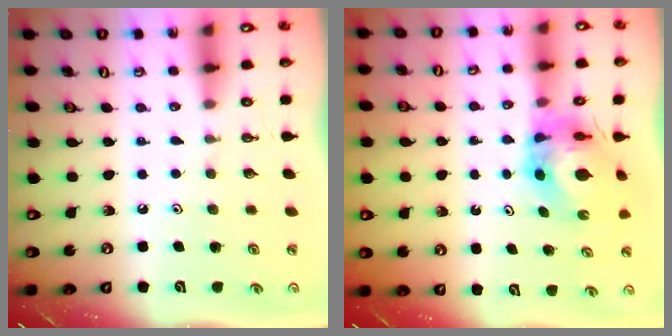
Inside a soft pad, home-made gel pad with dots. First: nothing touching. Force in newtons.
{"total": 7.0, "press": 6.9, "slide": 0.7}